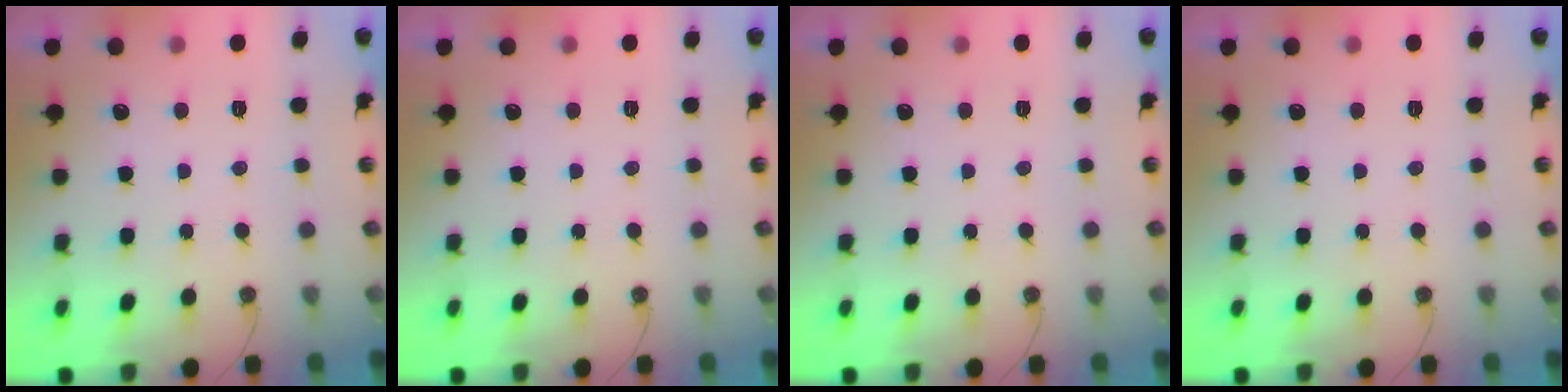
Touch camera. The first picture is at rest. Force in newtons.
{"total": 0.0}
{"total": 0.0}
{"total": 0.0}